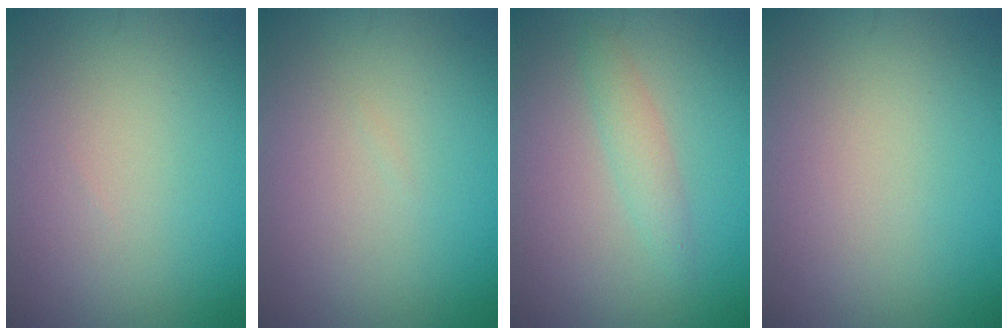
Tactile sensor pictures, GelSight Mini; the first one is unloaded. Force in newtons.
{"total": 0.0}
{"total": 1.8, "press": 1.8, "slide": 0.1}
{"total": 0.0}